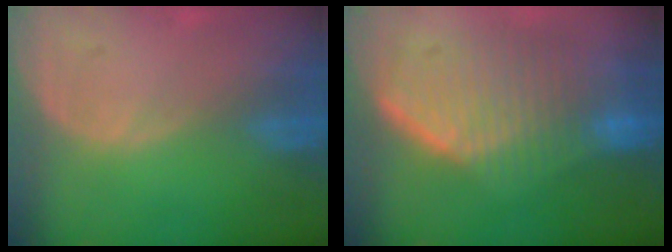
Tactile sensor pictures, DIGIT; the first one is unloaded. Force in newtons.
{"total": 10.5, "press": 9.2, "slide": 5.0}